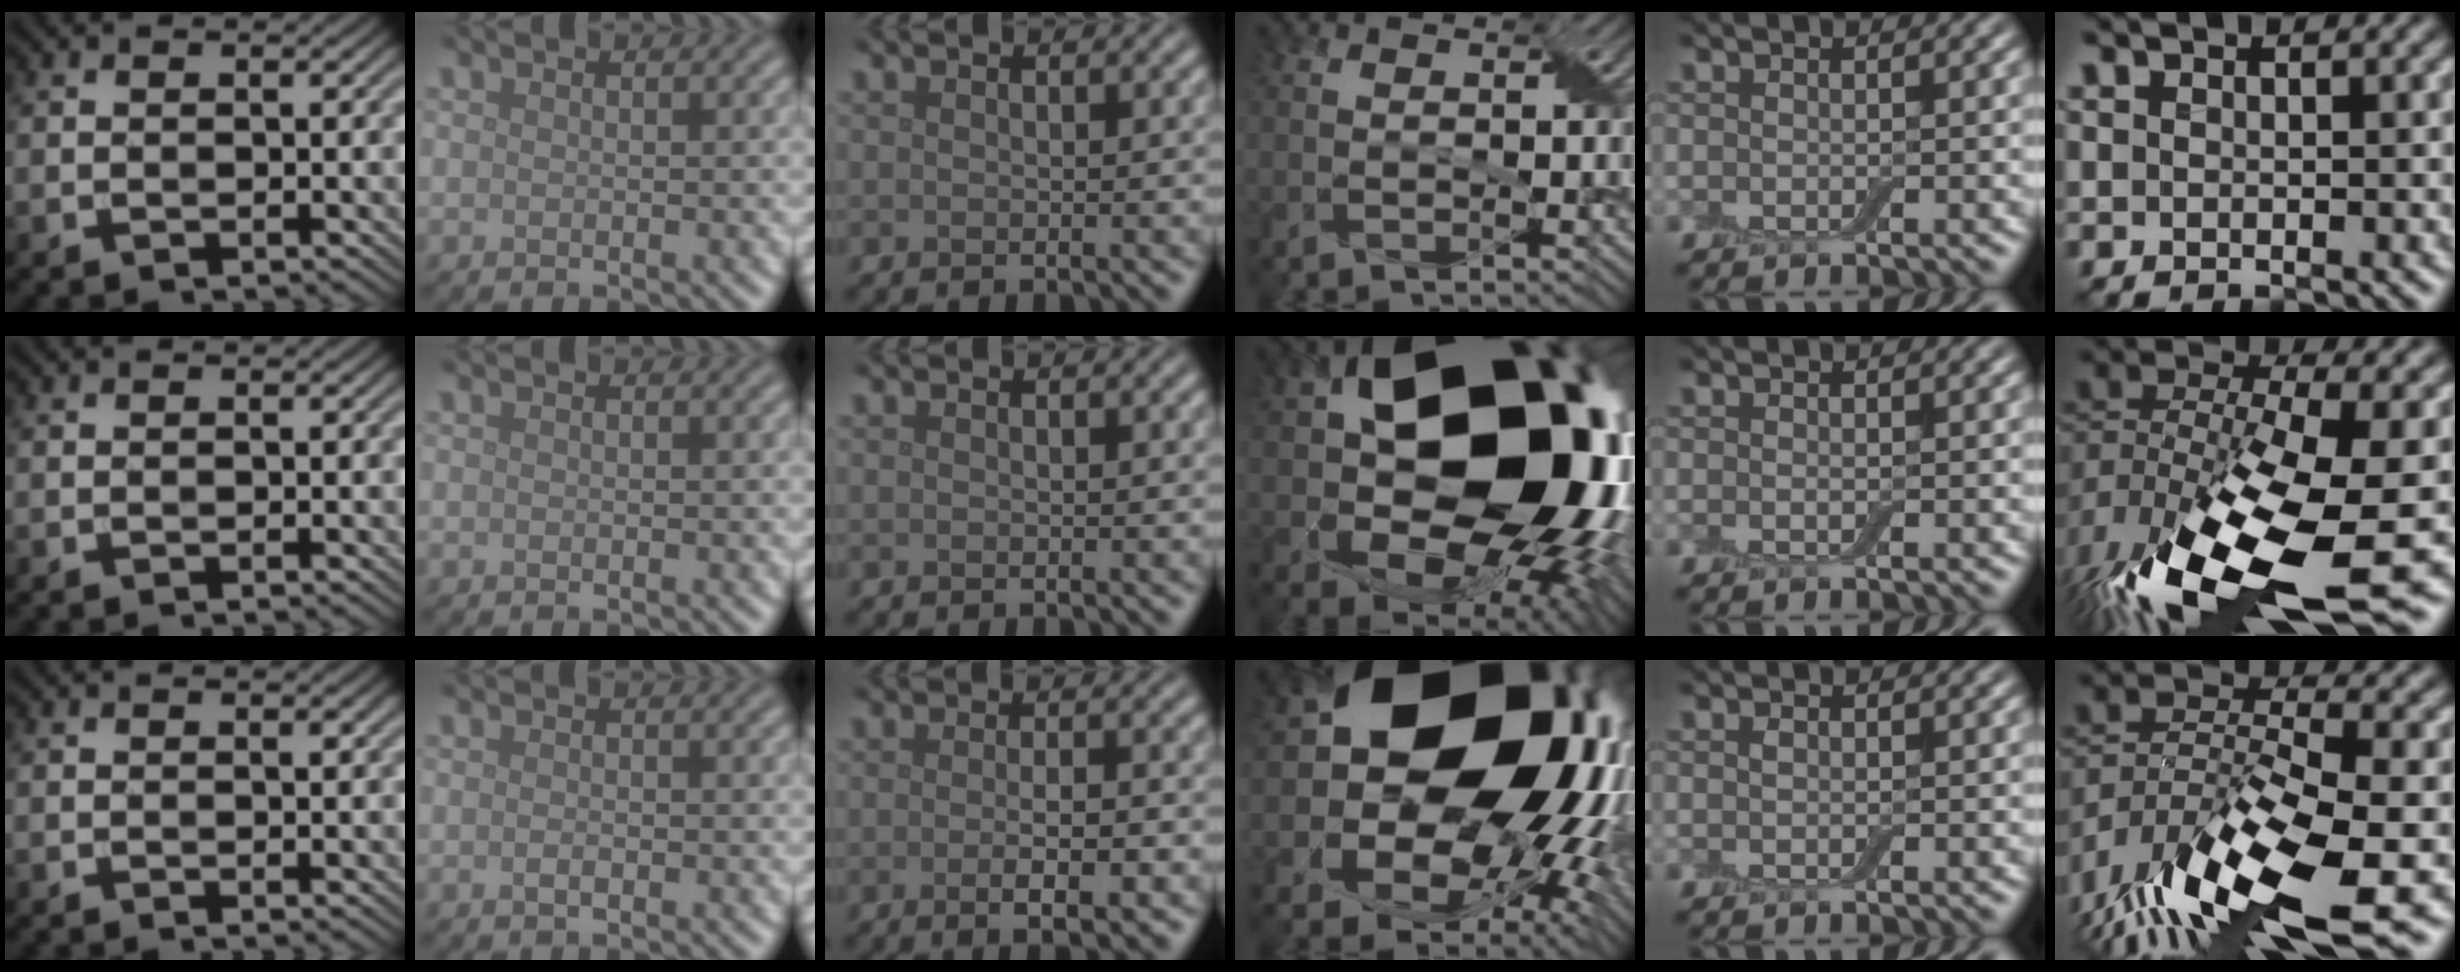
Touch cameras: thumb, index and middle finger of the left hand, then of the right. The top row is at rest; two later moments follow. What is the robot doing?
{"motion": "wrap", "object": "adhesive wrap"}